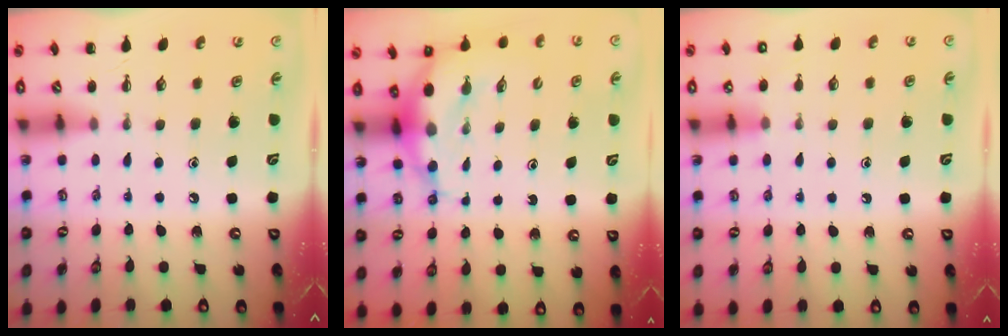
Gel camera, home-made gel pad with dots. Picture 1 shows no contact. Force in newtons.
{"total": 6.8, "press": 6.6, "slide": 1.8}
{"total": 8.4, "press": 8.2, "slide": 2.0}